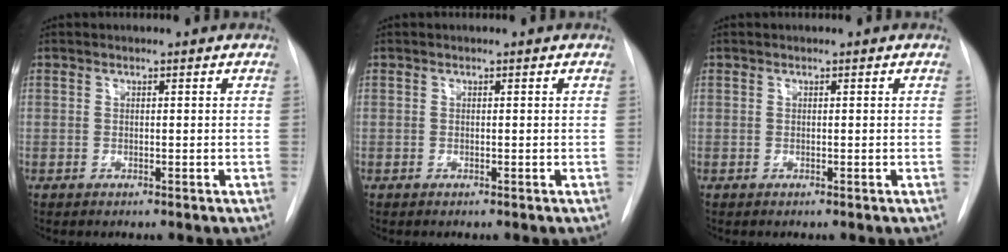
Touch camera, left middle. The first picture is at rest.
{"total": 0.0}
{"total": 0.0}